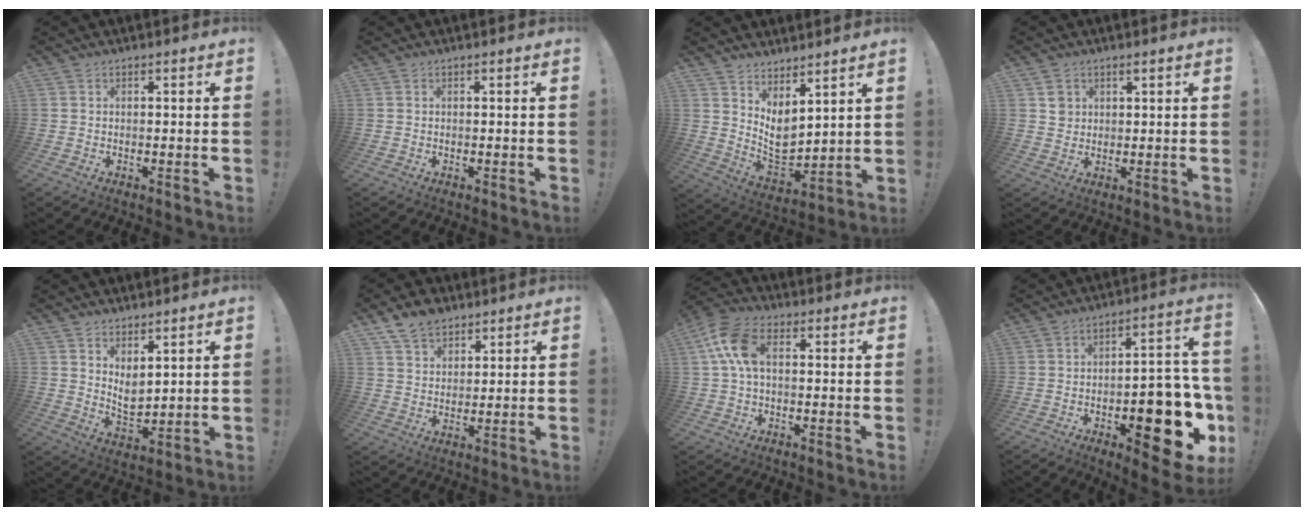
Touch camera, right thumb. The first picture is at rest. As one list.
[{"total": 0.0}, {"total": 7.4, "force": [4.3, 4.5, 4.0], "torque": [-0.053, -0.060, 0.091]}, {"total": 3.1, "force": [1.3, 2.7, 0.9], "torque": [-0.002, -0.005, 0.021]}, {"total": 5.9, "force": [4.0, 3.1, 3.0], "torque": [-0.051, -0.033, 0.079]}, {"total": 8.1, "force": [6.0, 4.7, 2.6], "torque": [-0.043, -0.032, 0.116]}, {"total": 10.5, "force": [2.1, 5.8, 8.5], "torque": [-0.165, 0.009, 0.042]}, {"total": 19.4, "force": [-6.8, 8.3, 16.2], "torque": [-0.176, 0.037, -0.090]}]